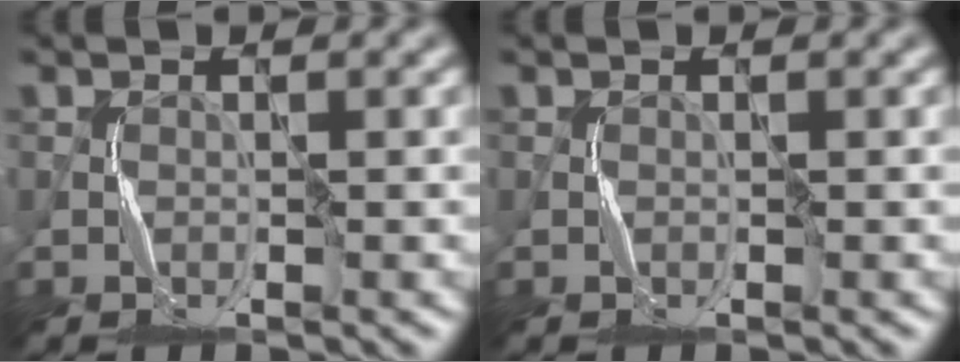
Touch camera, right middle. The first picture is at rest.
{"total": 0.0}